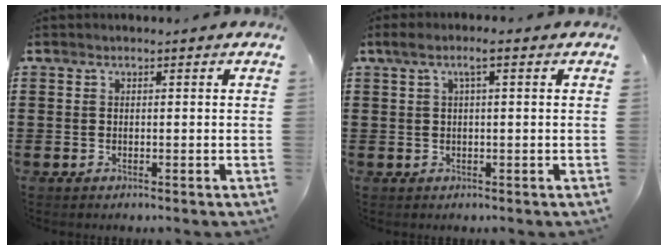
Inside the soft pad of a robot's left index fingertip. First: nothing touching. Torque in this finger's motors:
{"motor_torque": [1.11, -0.63, 0.32, 0.05]}